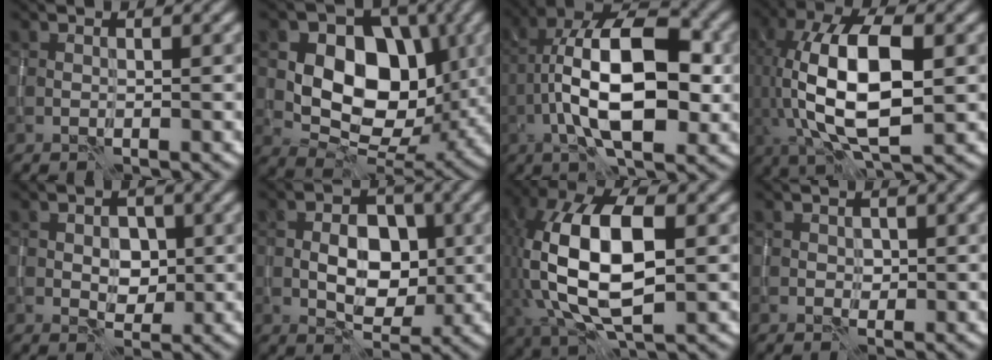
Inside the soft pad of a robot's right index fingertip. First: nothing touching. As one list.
[{"total": 10.1, "force": [1.5, 7.2, 7.0], "torque": [-0.109, -0.001, 0.019]}, {"total": 11.7, "force": [-1.3, 4.8, 10.6], "torque": [-0.173, 0.029, -0.031]}, {"total": 12.2, "force": [0.9, 5.8, 10.6], "torque": [-0.203, 0.007, 0.016]}, {"total": 2.9, "force": [0.1, 2.1, 2.1], "torque": [-0.032, -0.002, 0.002]}, {"total": 5.4, "force": [-0.3, 3.4, 4.1], "torque": [-0.058, 0.002, -0.007]}, {"total": 13.7, "force": [0.6, 7.2, 11.7], "torque": [-0.238, 0.008, 0.012]}, {"total": 0.9, "force": [0.1, 0.9, 0.4], "torque": [-0.008, -0.002, 0.003]}]